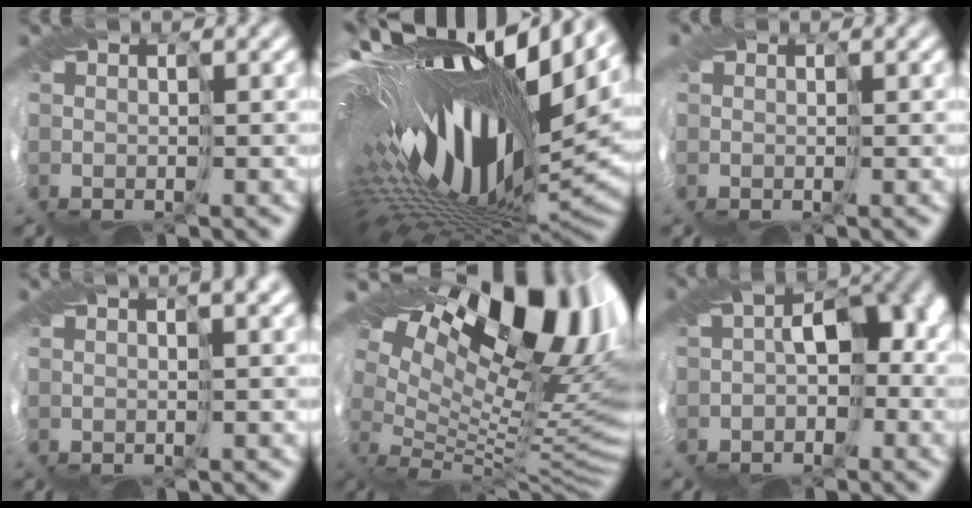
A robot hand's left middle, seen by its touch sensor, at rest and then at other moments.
{"total": 20.1, "force": [2.8, 8.3, 18.1], "torque": [-0.320, -0.036, 0.049]}
{"total": 0.5, "force": [0.4, 0.2, -0.2], "torque": [0.008, 0.002, 0.006]}
{"total": 4.4, "force": [2.5, 1.3, 3.3], "torque": [-0.036, 0.021, 0.015]}
{"total": 17.7, "force": [9.3, 7.5, 13.0], "torque": [-0.214, 0.031, 0.158]}
{"total": 7.2, "force": [-0.4, 4.7, 5.5], "torque": [-0.057, 0.012, -0.016]}